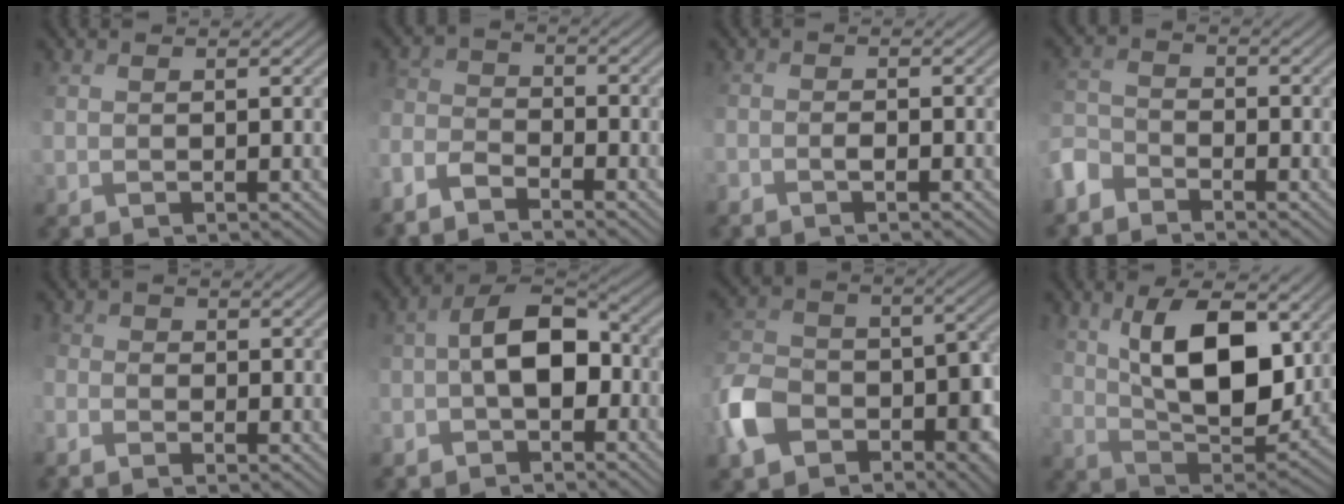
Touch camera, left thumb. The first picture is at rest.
{"total": 5.2, "force": [-4.4, 1.3, 2.5], "torque": [-0.069, -0.003, -0.094]}
{"total": 1.3, "force": [-1.0, -0.1, 0.8], "torque": [-0.012, 0.006, -0.018]}
{"total": 4.0, "force": [-3.4, 1.6, 1.3], "torque": [-0.044, 0.005, -0.082]}
{"total": 2.6, "force": [-1.8, 1.3, 1.4], "torque": [-0.038, -0.003, -0.032]}
{"total": 6.8, "force": [-2.1, 3.5, 5.4], "torque": [-0.104, 0.004, -0.047]}
{"total": 12.2, "force": [-5.3, 7.8, 7.9], "torque": [-0.181, -0.018, -0.107]}
{"total": 10.4, "force": [4.5, 4.9, 7.9], "torque": [-0.142, -0.002, 0.090]}